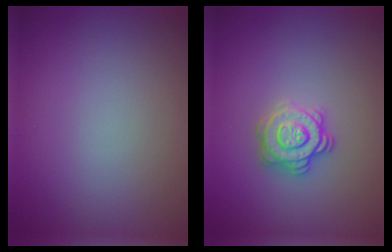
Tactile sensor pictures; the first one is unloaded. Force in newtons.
{"total": 2.9, "press": 2.9, "slide": 0.4}